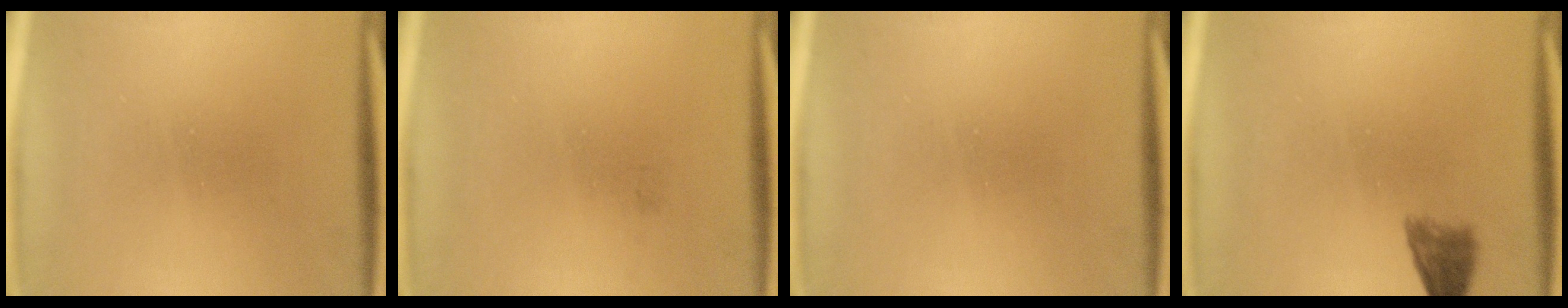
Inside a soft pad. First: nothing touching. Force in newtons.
{"total": 0.7}
{"total": 0.0}
{"total": 3.0}